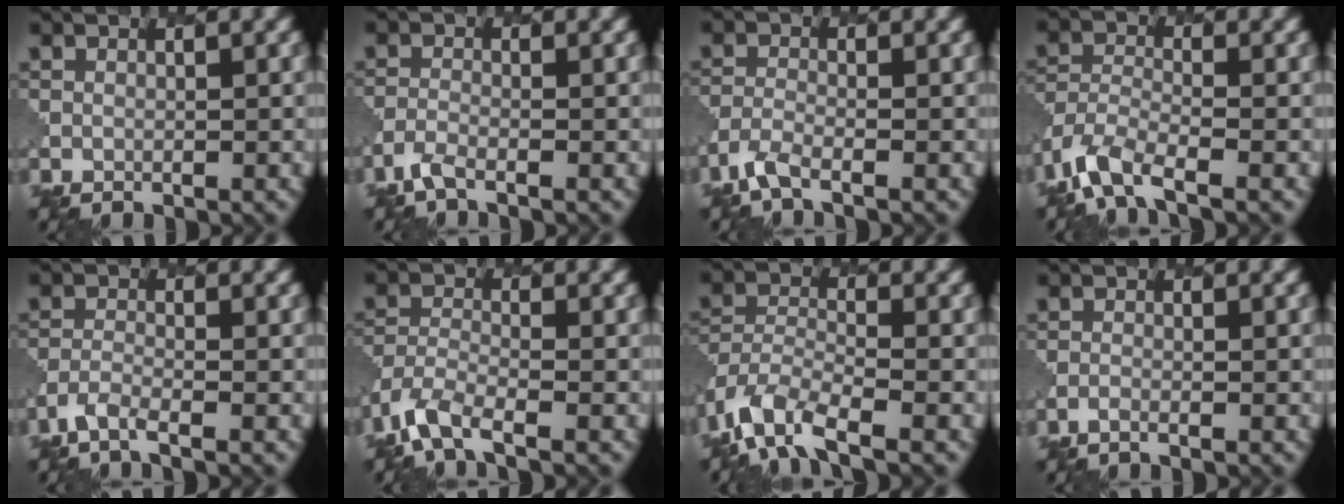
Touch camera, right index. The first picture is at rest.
{"total": 1.9, "force": [-1.6, 0.4, 1.0], "torque": [-0.026, -0.009, -0.043]}
{"total": 2.5, "force": [-2.0, 0.5, 1.4], "torque": [-0.037, -0.009, -0.053]}
{"total": 5.7, "force": [-3.9, 2.2, 3.5], "torque": [-0.071, -0.009, -0.083]}
{"total": 2.5, "force": [-2.0, 0.5, 1.3], "torque": [-0.034, -0.008, -0.052]}
{"total": 4.8, "force": [-3.4, 1.6, 2.9], "torque": [-0.062, -0.010, -0.076]}
{"total": 7.6, "force": [-5.1, 3.2, 4.7], "torque": [-0.089, -0.012, -0.106]}
{"total": 0.9, "force": [-0.8, 0.2, 0.4], "torque": [-0.002, -0.003, -0.024]}